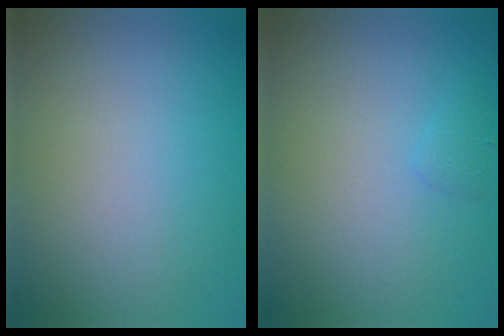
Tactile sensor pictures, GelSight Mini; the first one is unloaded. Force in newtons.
{"total": 0.7, "press": 0.7, "slide": 0.0}